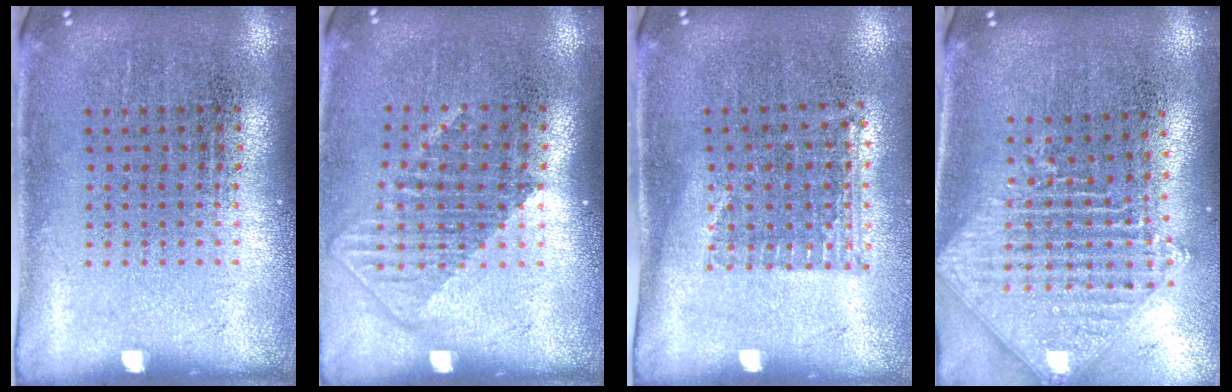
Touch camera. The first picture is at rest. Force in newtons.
{"total": 1.3, "press": 1.0, "slide": 0.8}
{"total": 1.1, "press": 0.9, "slide": 0.6}
{"total": 2.2, "press": 1.8, "slide": 1.3}